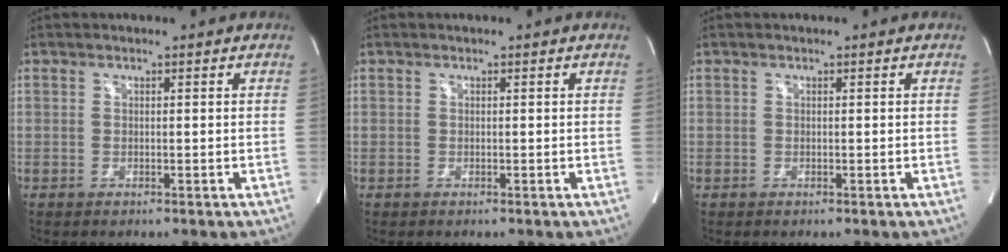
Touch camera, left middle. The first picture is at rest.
{"total": 0.0}
{"total": 0.0}